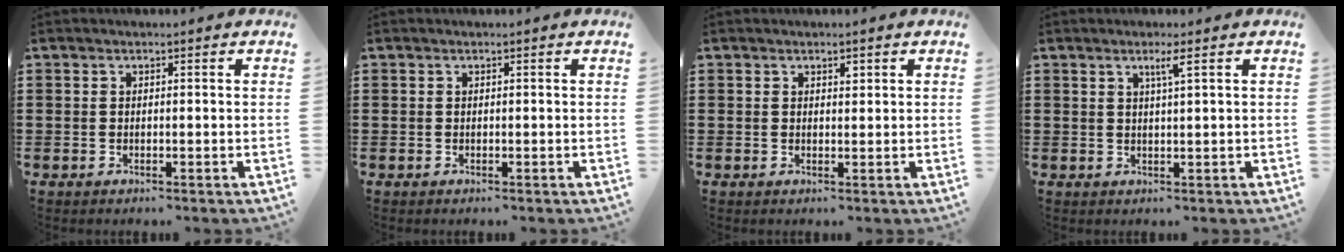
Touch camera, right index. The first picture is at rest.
{"total": 0.0}
{"total": 1.0, "force": [0.6, 0.5, 0.5], "torque": [-0.005, -0.002, 0.009]}
{"total": 2.1, "force": [1.0, -0.2, 1.8], "torque": [-0.038, -0.002, 0.015]}